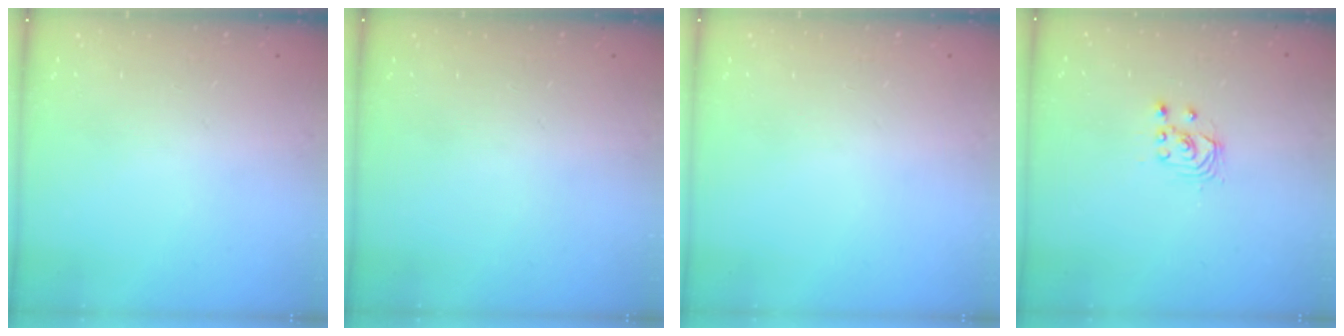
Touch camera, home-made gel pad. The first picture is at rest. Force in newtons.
{"total": 0.0}
{"total": 0.0}
{"total": 2.5, "press": 2.5, "slide": 0.2}